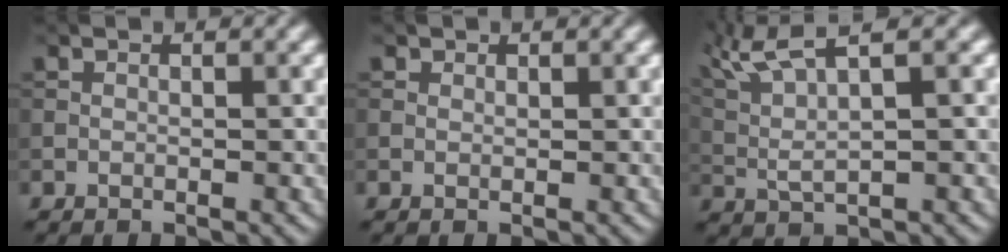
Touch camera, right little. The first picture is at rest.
{"total": 0.8, "force": [0.0, -0.4, -0.6], "torque": [0.000, 0.003, 0.022]}
{"total": 5.7, "force": [3.8, 0.7, 4.2], "torque": [-0.103, 0.021, 0.085]}